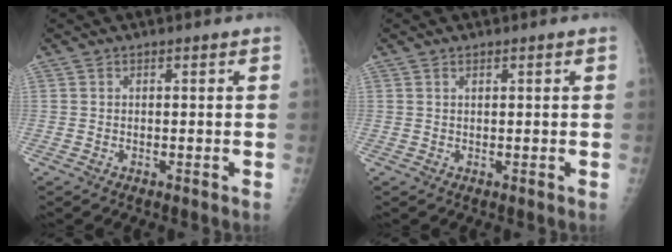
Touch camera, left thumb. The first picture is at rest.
{"total": 0.6, "force": [0.5, 0.2, 0.3], "torque": [-0.005, -0.002, 0.009]}